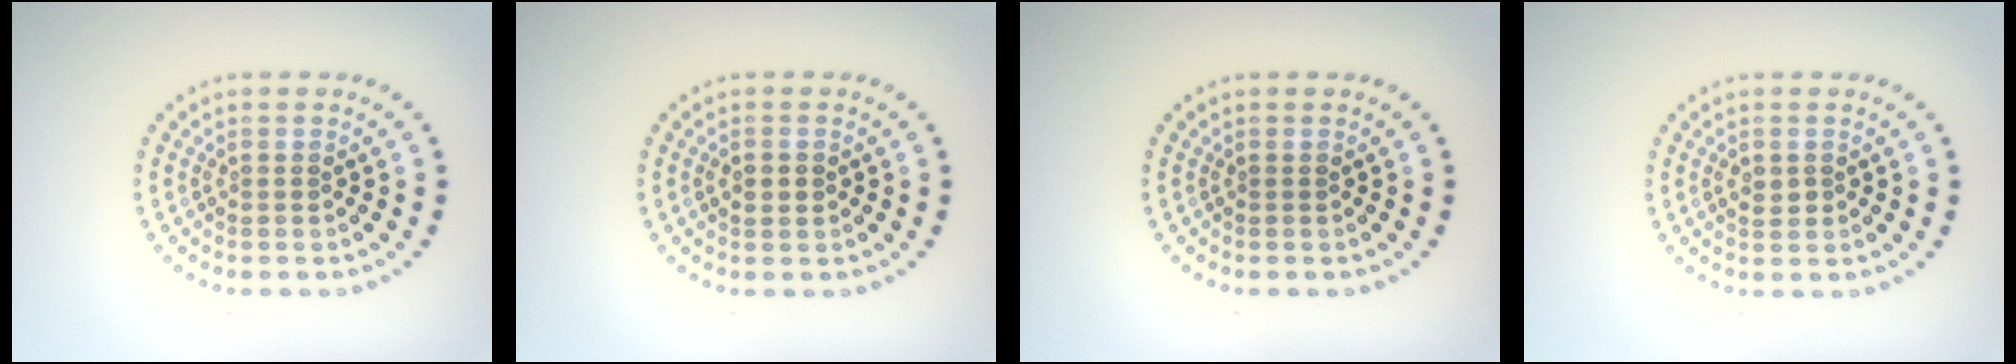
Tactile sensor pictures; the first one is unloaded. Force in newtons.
{"total": 1.7, "press": 1.7, "slide": 0.1}
{"total": 0.0}
{"total": 1.3, "press": 1.3, "slide": 0.1}